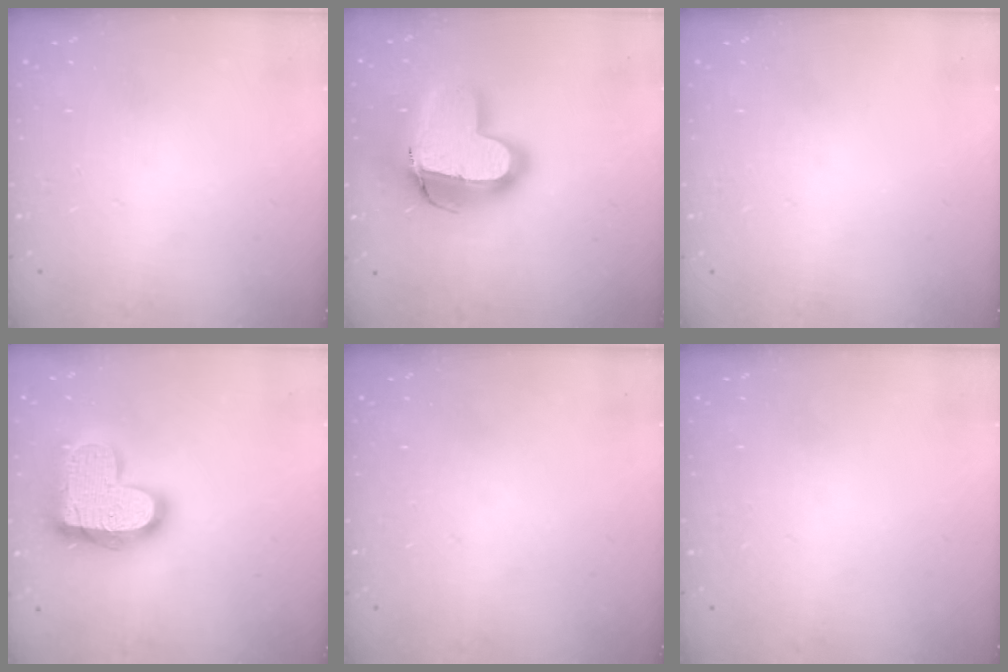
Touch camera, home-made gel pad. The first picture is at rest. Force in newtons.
{"total": 18.9, "press": 18.8, "slide": 2.2}
{"total": 0.0}
{"total": 19.2, "press": 19.2, "slide": 1.3}
{"total": 0.0}
{"total": 0.0}